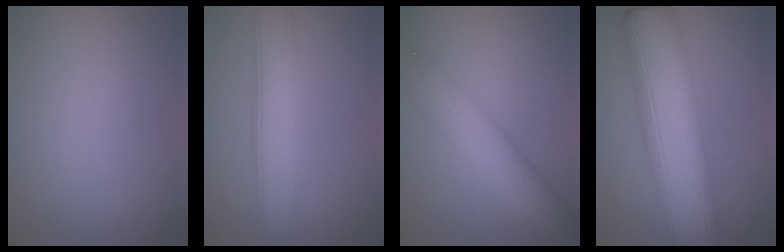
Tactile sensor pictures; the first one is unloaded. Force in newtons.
{"total": 6.9, "press": 6.9, "slide": 0.3}
{"total": 6.3, "press": 6.3, "slide": 0.4}
{"total": 13.1, "press": 13.1, "slide": 0.4}